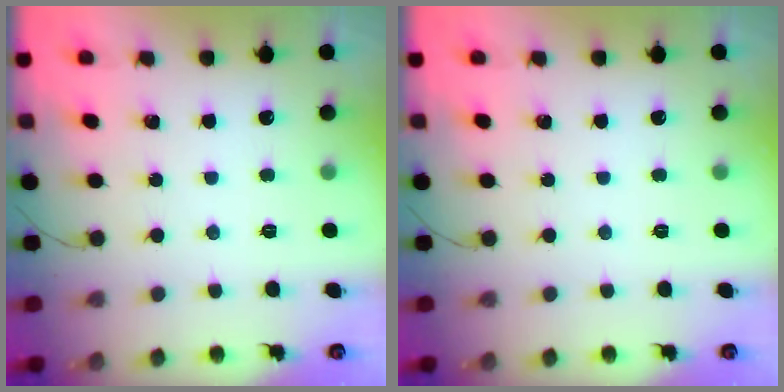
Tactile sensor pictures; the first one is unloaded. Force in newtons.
{"total": 0.0}